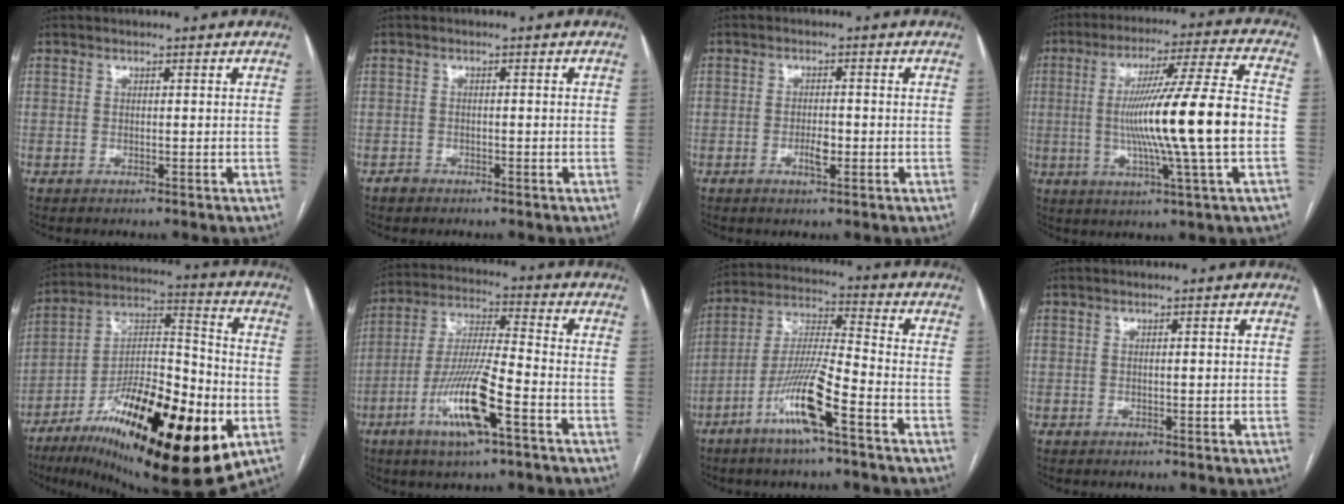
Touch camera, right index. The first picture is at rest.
{"total": 1.2, "force": [-0.9, 0.7, 0.2], "torque": [-0.007, 0.002, -0.016]}
{"total": 2.8, "force": [-1.0, 0.9, 2.5], "torque": [-0.045, 0.002, -0.014]}
{"total": 18.2, "force": [-1.6, -1.0, 18.1], "torque": [-0.308, 0.001, -0.033]}
{"total": 28.5, "force": [-11.0, 8.0, 25.0], "torque": [-0.375, -0.013, -0.166]}
{"total": 13.6, "force": [-6.0, 1.5, 12.1], "torque": [-0.239, -0.011, -0.109]}
{"total": 12.2, "force": [-6.3, 0.7, 10.4], "torque": [-0.206, -0.006, -0.122]}
{"total": 1.1, "force": [0.0, 0.2, 1.1], "torque": [-0.017, 0.001, 0.001]}